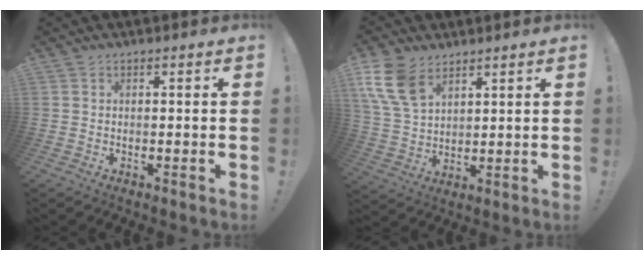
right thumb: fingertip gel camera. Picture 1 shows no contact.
{"total": 12.0, "force": [7.1, 7.1, 6.6], "torque": [-0.146, -0.028, 0.140]}